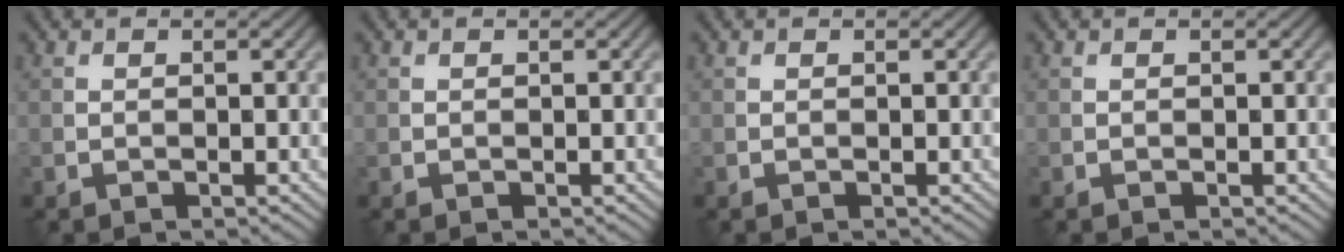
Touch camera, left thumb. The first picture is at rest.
{"total": 0.0}
{"total": 0.0}
{"total": 0.0}